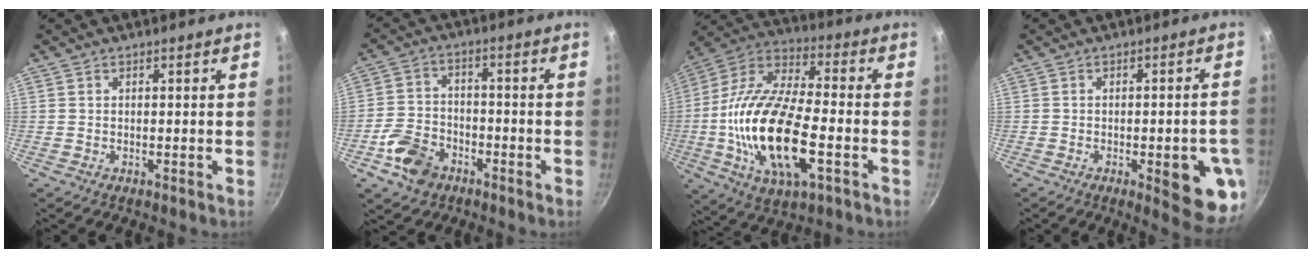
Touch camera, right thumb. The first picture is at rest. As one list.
[{"total": 8.6, "force": [-4.5, 6.0, 4.1], "torque": [-0.068, 0.035, -0.090]}, {"total": 23.3, "force": [-4.8, 10.0, 20.4], "torque": [-0.398, 0.021, -0.101]}, {"total": 11.0, "force": [-3.2, 3.4, 9.9], "torque": [-0.096, 0.009, -0.035]}]